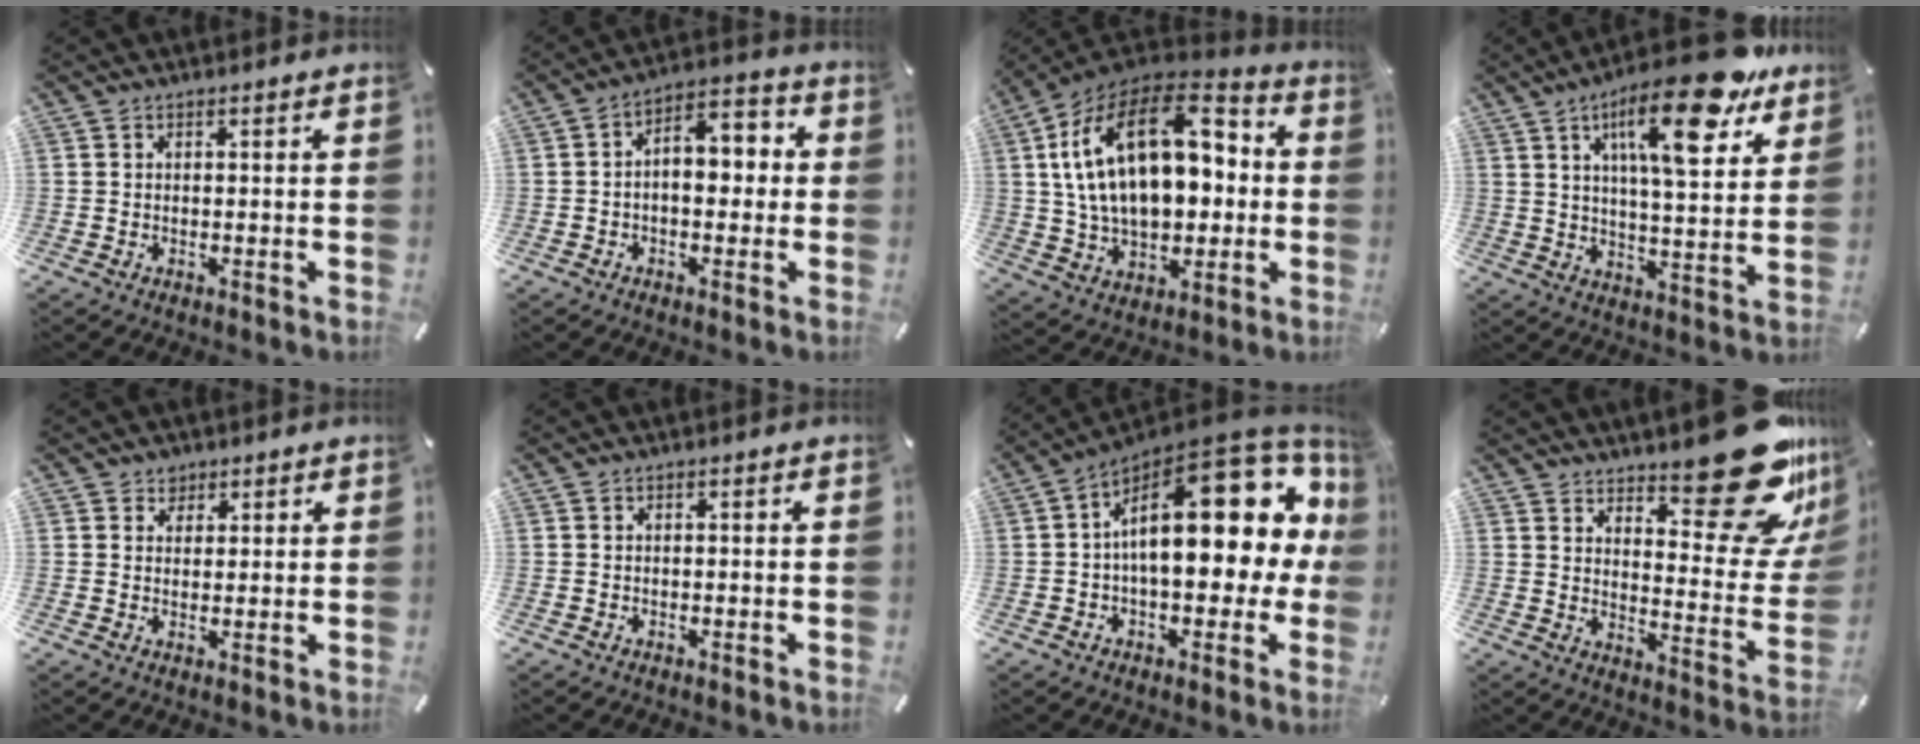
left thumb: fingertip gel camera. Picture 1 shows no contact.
{"total": 6.5, "force": [-0.6, 4.0, 5.1], "torque": [-0.071, 0.000, -0.018]}
{"total": 25.4, "force": [5.0, 16.3, 18.8], "torque": [-0.352, -0.004, 0.087]}
{"total": 18.9, "force": [10.8, 5.6, 14.5], "torque": [-0.226, -0.047, 0.166]}
{"total": 2.6, "force": [1.5, 2.1, 0.0], "torque": [0.010, -0.002, 0.025]}
{"total": 0.0}
{"total": 24.2, "force": [5.8, 11.8, 20.3], "torque": [-0.282, -0.043, 0.107]}
{"total": 23.5, "force": [16.4, 8.8, 14.5], "torque": [-0.160, -0.128, 0.271]}